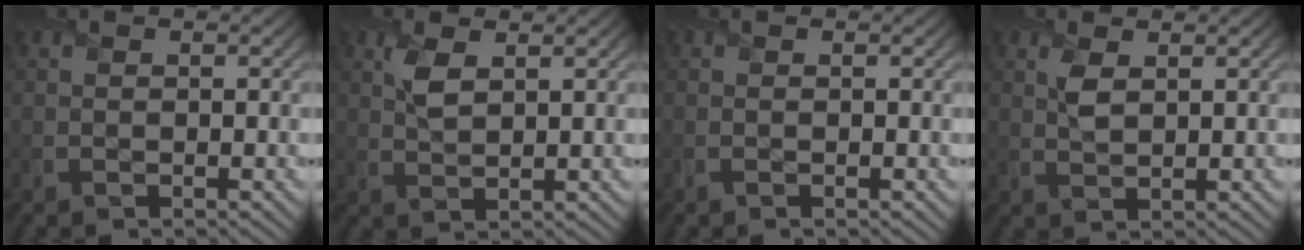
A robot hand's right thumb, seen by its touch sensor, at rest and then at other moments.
{"total": 3.0, "force": [1.4, 1.3, 2.2], "torque": [-0.055, 0.000, 0.031]}
{"total": 0.0}
{"total": 2.2, "force": [1.1, 1.1, 1.6], "torque": [-0.040, -0.001, 0.024]}